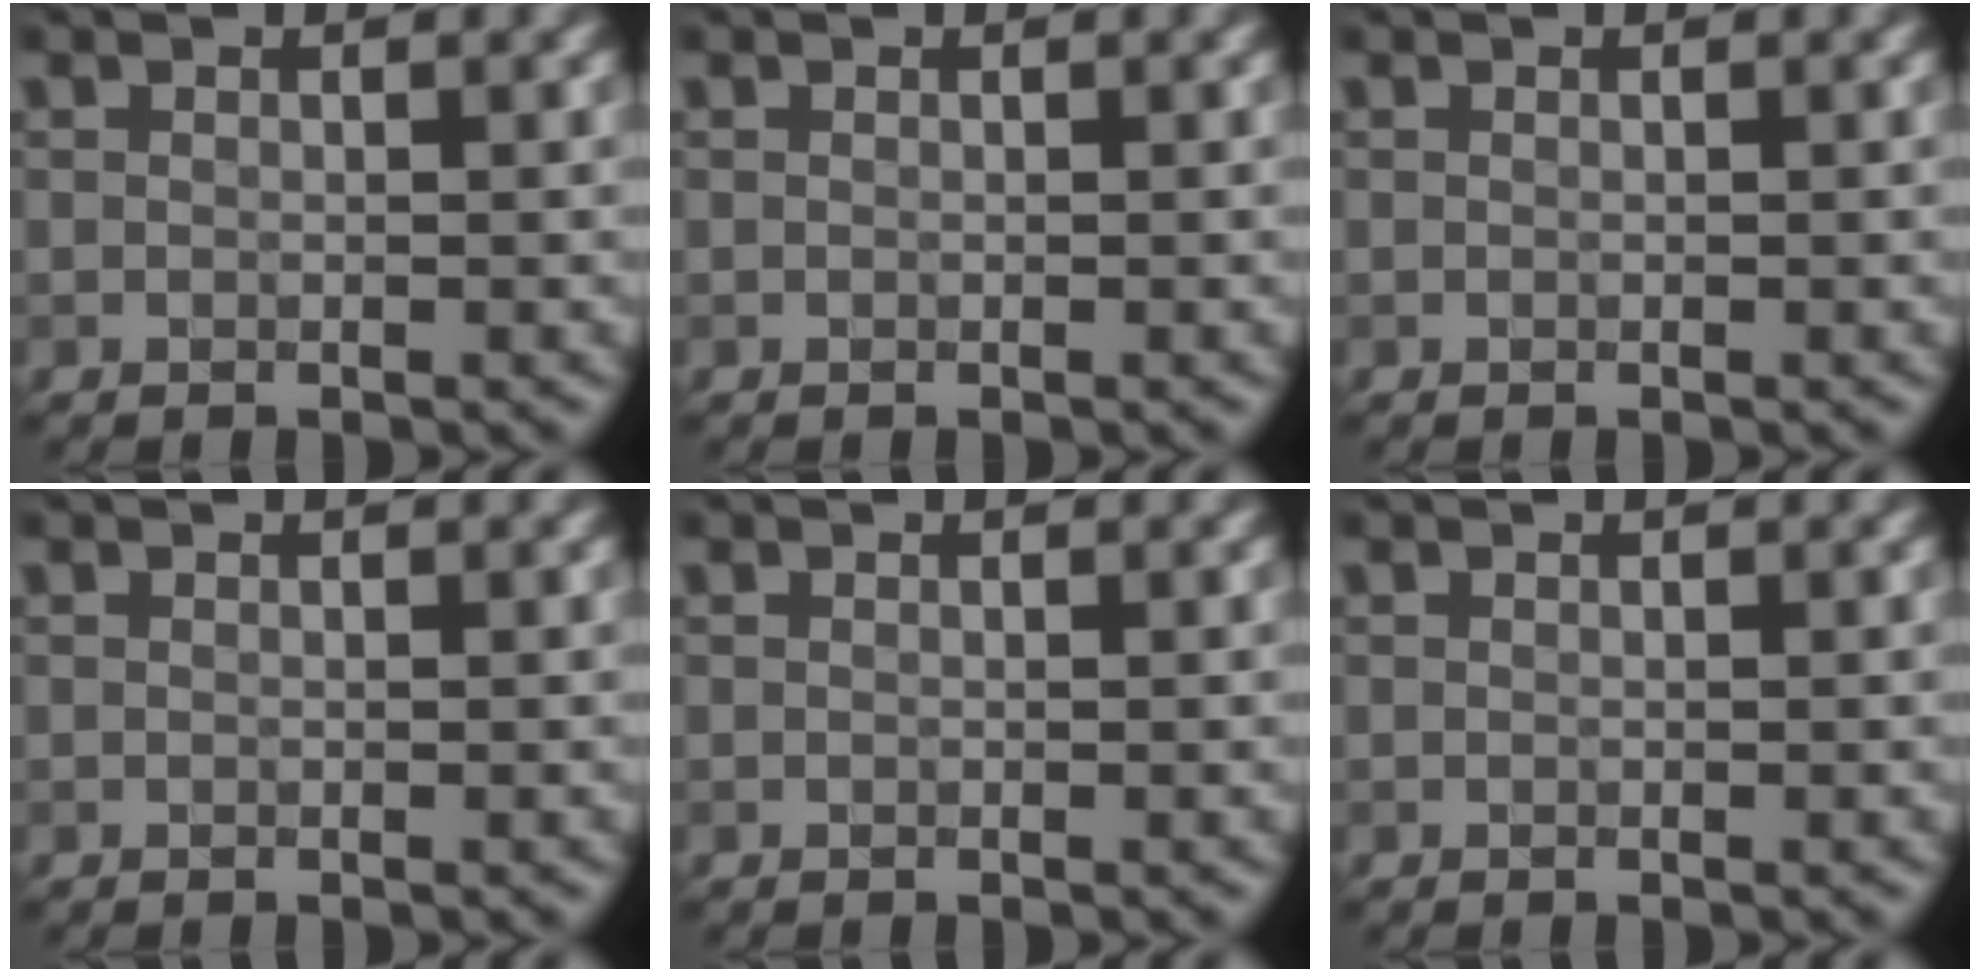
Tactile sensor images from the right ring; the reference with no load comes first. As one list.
[{"total": 0.0}, {"total": 0.0}, {"total": 0.0}, {"total": 0.0}, {"total": 0.0}]